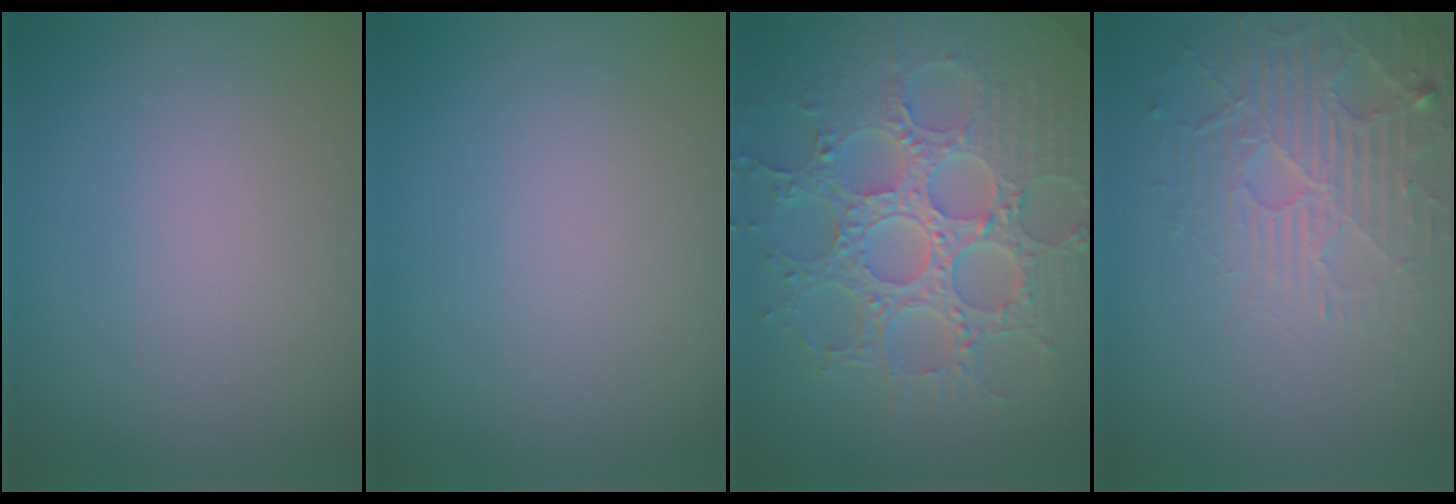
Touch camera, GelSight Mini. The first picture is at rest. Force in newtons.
{"total": 0.0}
{"total": 8.7, "press": 6.6, "slide": 5.8}
{"total": 5.2, "press": 3.3, "slide": 4.1}